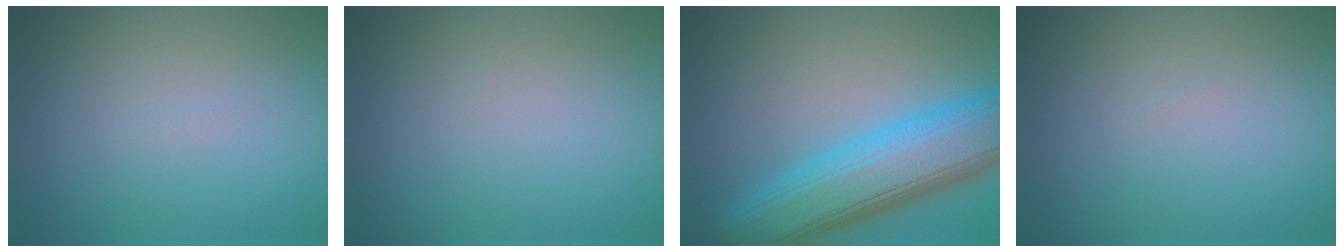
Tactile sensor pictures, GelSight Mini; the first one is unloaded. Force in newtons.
{"total": 0.0}
{"total": 9.8, "press": 9.8, "slide": 0.3}
{"total": 0.0}